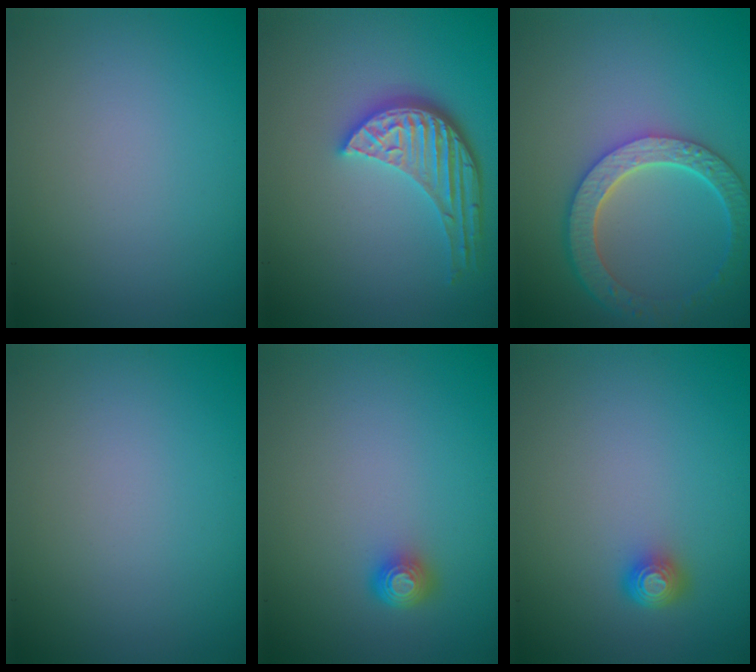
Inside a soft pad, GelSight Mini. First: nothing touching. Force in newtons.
{"total": 4.7, "press": 3.7, "slide": 3.0}
{"total": 5.8, "press": 4.5, "slide": 3.7}
{"total": 0.0}
{"total": 1.7, "press": 1.3, "slide": 1.2}
{"total": 1.7, "press": 1.3, "slide": 1.2}